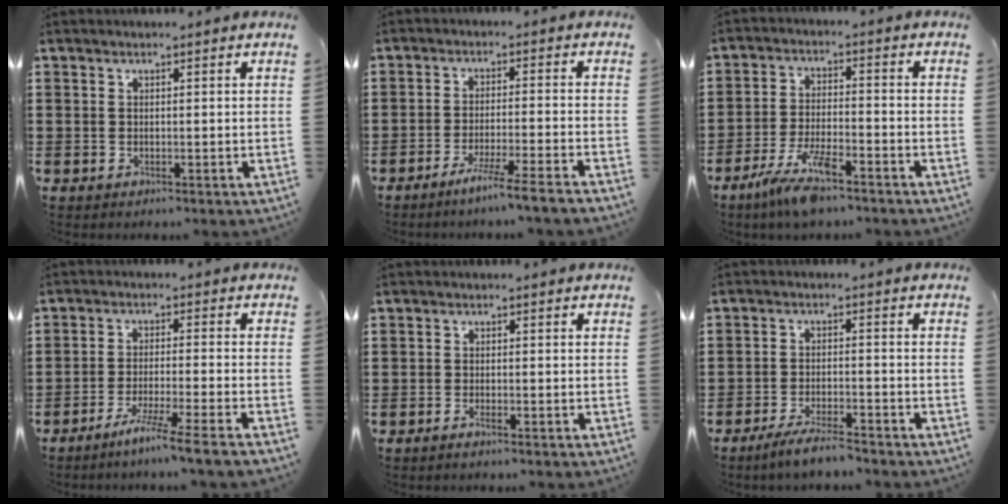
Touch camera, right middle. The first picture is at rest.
{"total": 5.1, "force": [-4.4, -1.0, 2.5], "torque": [-0.035, -0.012, -0.081]}
{"total": 8.0, "force": [-5.6, 1.5, 5.5], "torque": [-0.125, -0.013, -0.108]}
{"total": 5.6, "force": [-4.7, -1.2, 2.9], "torque": [-0.050, -0.017, -0.090]}
{"total": 1.0, "force": [-0.7, 0.1, 0.7], "torque": [-0.014, -0.003, -0.013]}
{"total": 4.3, "force": [-3.8, 0.2, 2.0], "torque": [-0.040, -0.002, -0.072]}